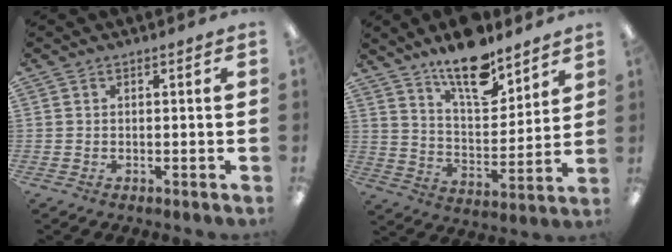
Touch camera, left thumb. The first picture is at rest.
{"total": 15.1, "force": [11.9, 5.5, 7.6], "torque": [-0.125, -0.074, 0.208]}